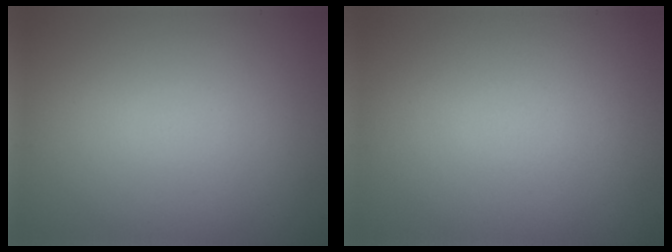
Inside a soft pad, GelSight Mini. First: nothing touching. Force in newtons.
{"total": 0.0}